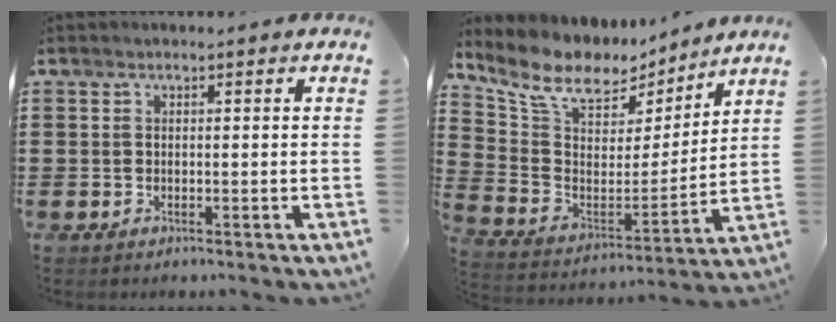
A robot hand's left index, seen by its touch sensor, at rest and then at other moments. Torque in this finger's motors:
{"motor_torque": [1.09, -1.04, 0.33, 0.20]}